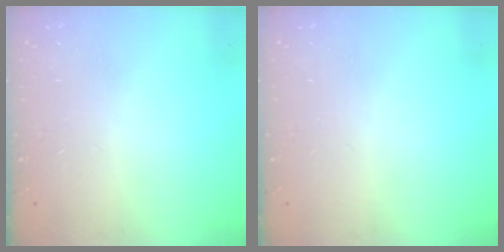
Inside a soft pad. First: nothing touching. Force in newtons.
{"total": 0.0}